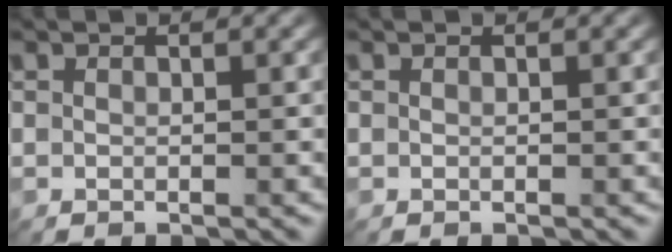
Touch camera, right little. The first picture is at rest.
{"total": 0.0}